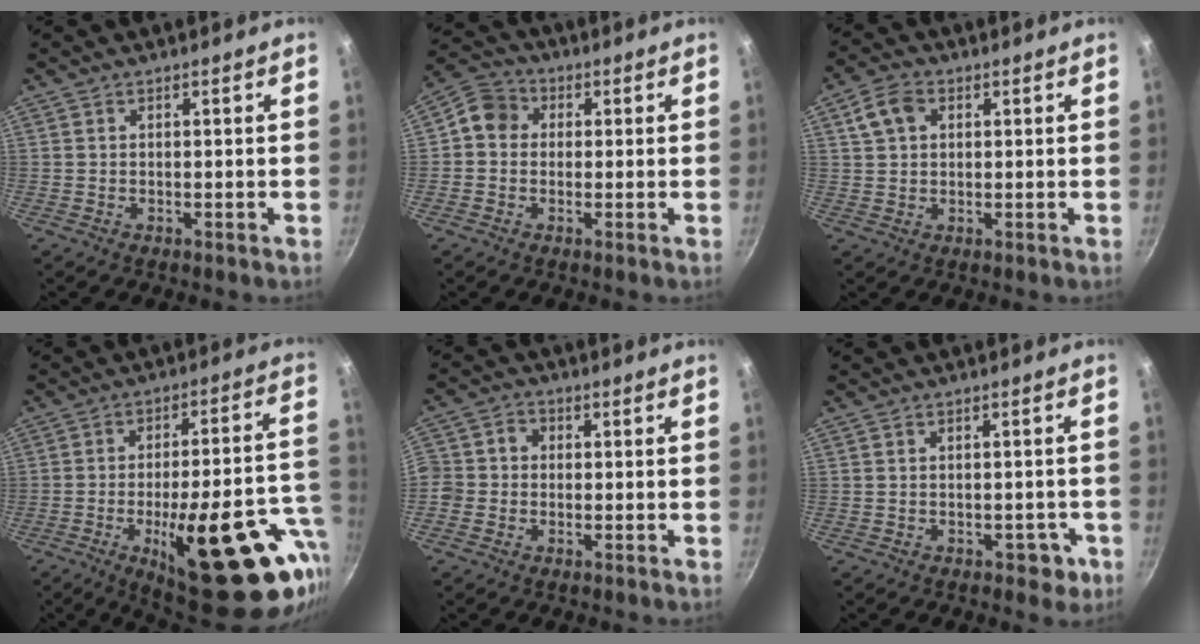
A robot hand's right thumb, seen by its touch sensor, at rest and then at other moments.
{"total": 6.4, "force": [0.4, 5.7, 2.8], "torque": [-0.024, 0.014, -0.015]}
{"total": 5.9, "force": [2.0, 4.2, 3.6], "torque": [-0.058, 0.007, 0.032]}
{"total": 28.3, "force": [-9.8, 10.1, 24.6], "torque": [-0.291, 0.017, -0.126]}
{"total": 5.6, "force": [-1.0, 5.1, 2.1], "torque": [-0.018, 0.015, -0.036]}
{"total": 3.6, "force": [-1.5, 2.4, 2.2], "torque": [-0.001, 0.017, -0.006]}